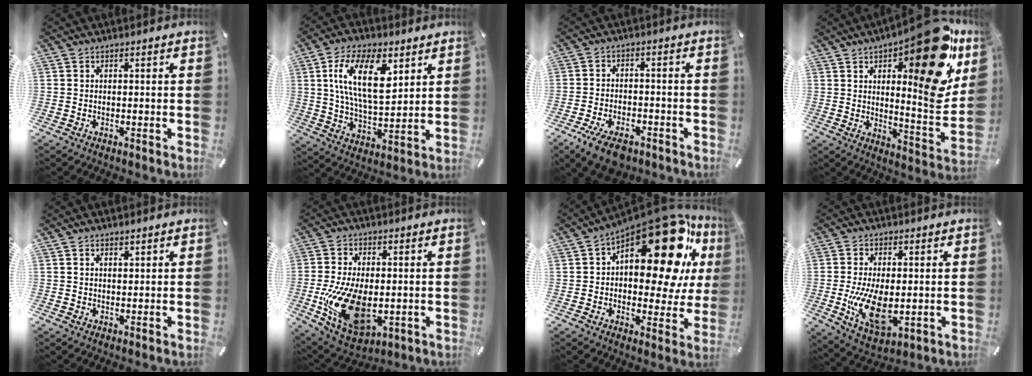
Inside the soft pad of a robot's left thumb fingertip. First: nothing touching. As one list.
[{"total": 16.5, "force": [6.5, 8.3, 12.7], "torque": [-0.241, -0.004, 0.110]}, {"total": 6.9, "force": [-4.5, 3.4, 3.9], "torque": [-0.077, 0.020, -0.081]}, {"total": 23.6, "force": [12.2, 8.0, 18.5], "torque": [-0.224, -0.100, 0.189]}, {"total": 1.1, "force": [0.8, 0.5, 0.4], "torque": [-0.008, 0.000, 0.015]}, {"total": 17.8, "force": [-2.8, 10.7, 14.0], "torque": [-0.292, -0.009, -0.037]}, {"total": 25.4, "force": [12.2, 12.0, 18.8], "torque": [-0.241, -0.098, 0.203]}, {"total": 13.2, "force": [-1.1, 7.3, 10.9], "torque": [-0.220, -0.021, -0.015]}]